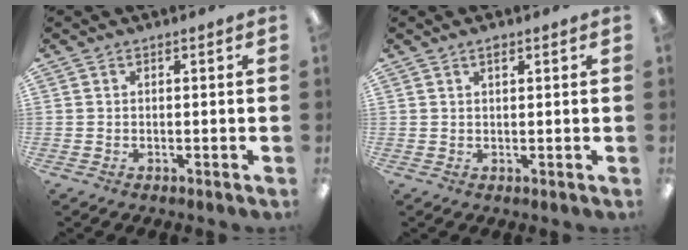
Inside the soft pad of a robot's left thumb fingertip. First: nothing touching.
{"total": 1.6, "force": [1.2, 0.6, 1.0], "torque": [-0.014, -0.002, 0.019]}